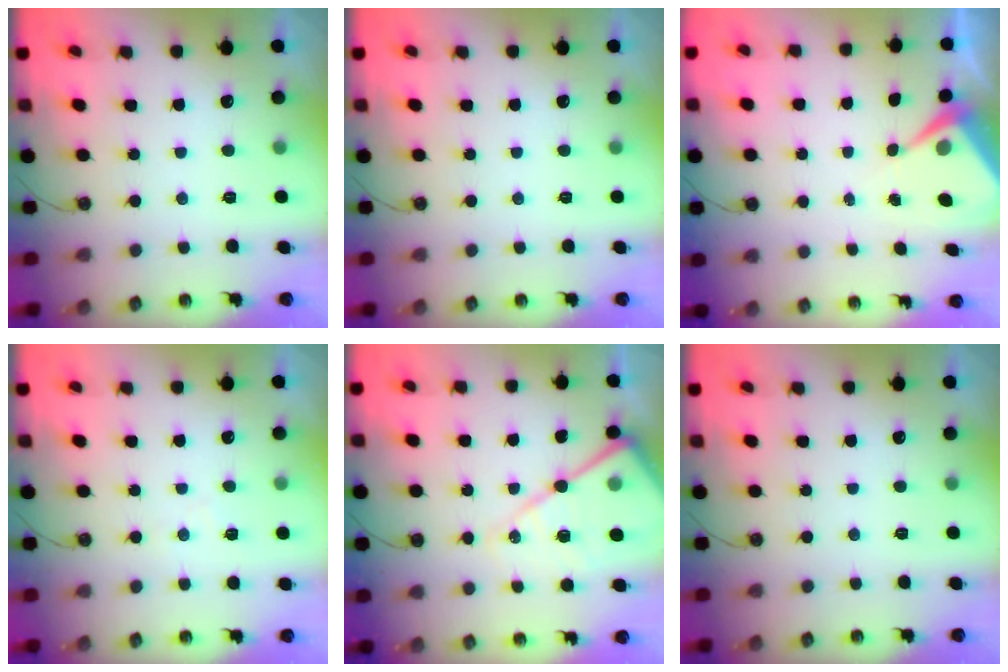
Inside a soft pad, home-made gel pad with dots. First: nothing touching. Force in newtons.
{"total": 0.0}
{"total": 5.1, "press": 5.1, "slide": 0.6}
{"total": 4.7, "press": 4.7, "slide": 0.7}
{"total": 16.7, "press": 16.7, "slide": 1.5}
{"total": 0.0}